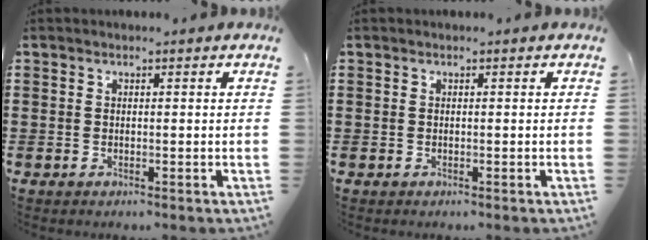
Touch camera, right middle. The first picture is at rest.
{"total": 0.0}